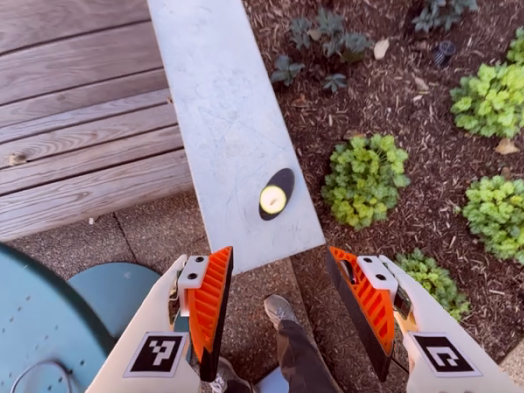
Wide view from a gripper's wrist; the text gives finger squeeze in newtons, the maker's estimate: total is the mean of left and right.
{"total": 0.0}